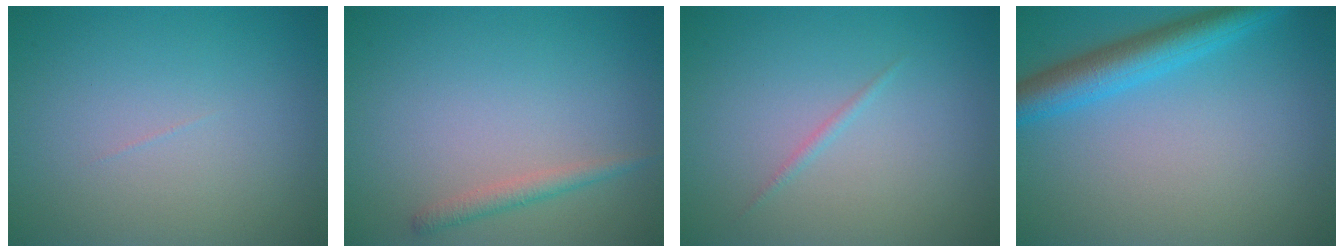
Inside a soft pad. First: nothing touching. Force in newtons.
{"total": 1.4, "press": 1.4, "slide": 0.1}
{"total": 0.6, "press": 0.6, "slide": 0.0}
{"total": 4.7, "press": 4.7, "slide": 0.4}